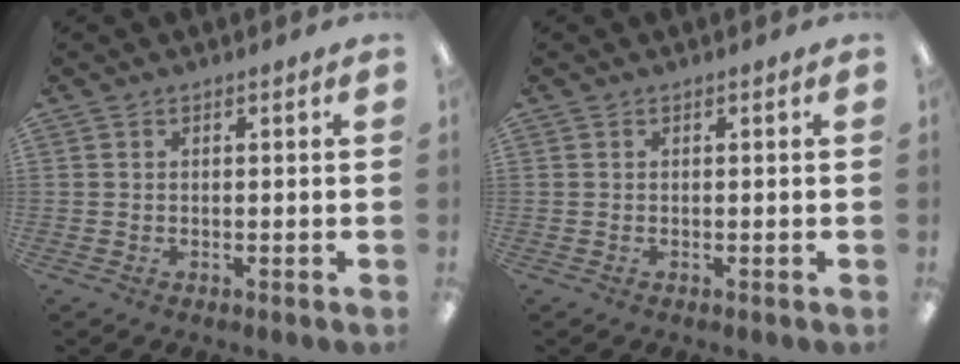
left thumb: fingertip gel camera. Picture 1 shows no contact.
{"total": 0.0}